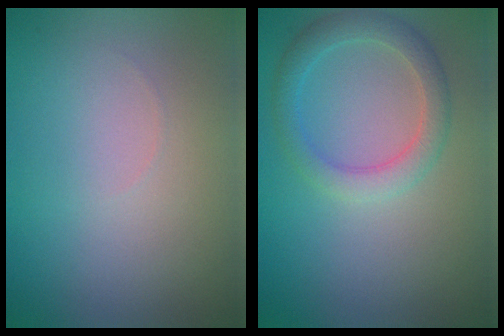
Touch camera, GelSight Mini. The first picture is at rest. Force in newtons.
{"total": 2.9, "press": 2.9, "slide": 0.1}